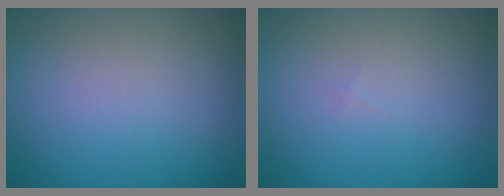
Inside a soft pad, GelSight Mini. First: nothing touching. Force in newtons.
{"total": 0.0}